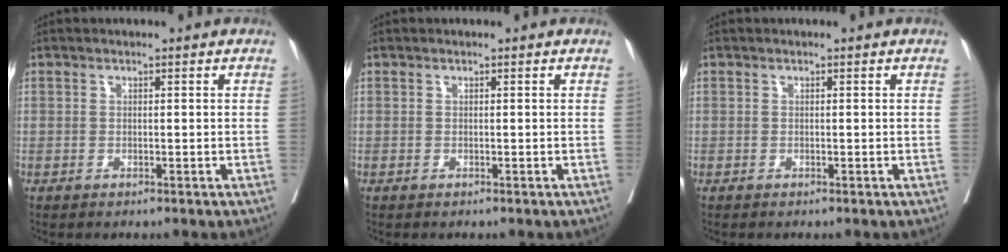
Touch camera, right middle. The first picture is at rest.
{"total": 0.0}
{"total": 0.0}